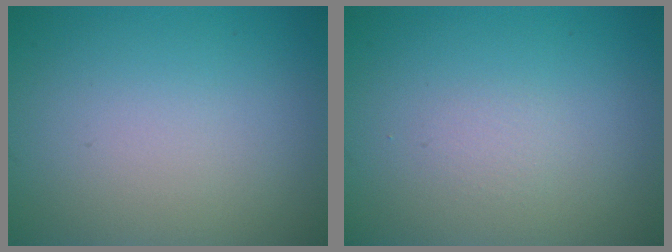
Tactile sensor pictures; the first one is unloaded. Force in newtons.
{"total": 0.0}